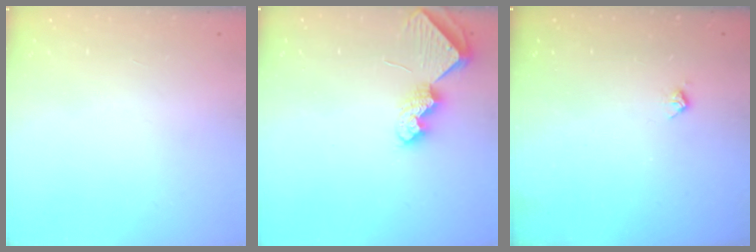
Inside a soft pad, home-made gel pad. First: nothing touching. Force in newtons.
{"total": 7.6, "press": 7.5, "slide": 0.7}
{"total": 3.9, "press": 3.8, "slide": 0.7}